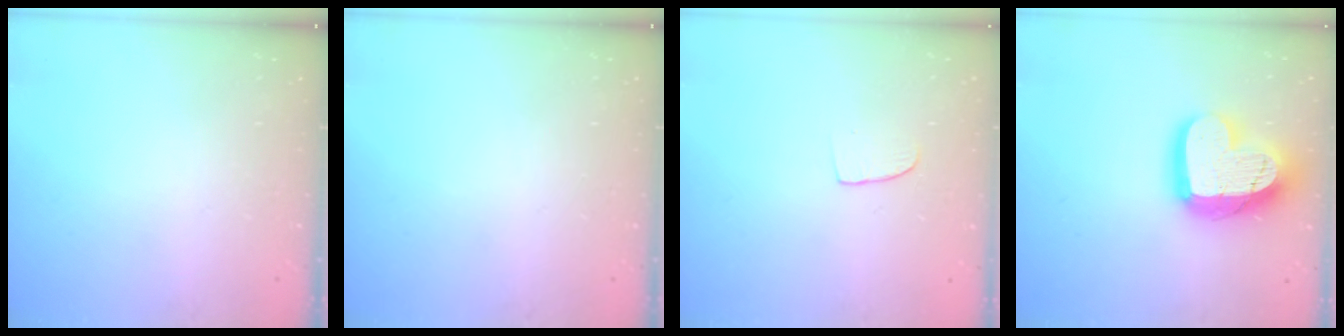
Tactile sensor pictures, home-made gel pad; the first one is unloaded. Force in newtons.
{"total": 0.0}
{"total": 6.0, "press": 5.9, "slide": 0.5}
{"total": 19.9, "press": 19.9, "slide": 1.5}